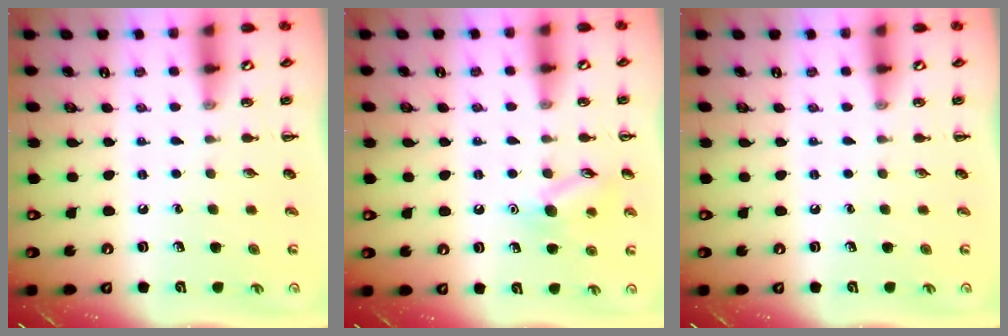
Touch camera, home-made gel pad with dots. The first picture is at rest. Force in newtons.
{"total": 9.5, "press": 9.5, "slide": 0.9}
{"total": 0.0}